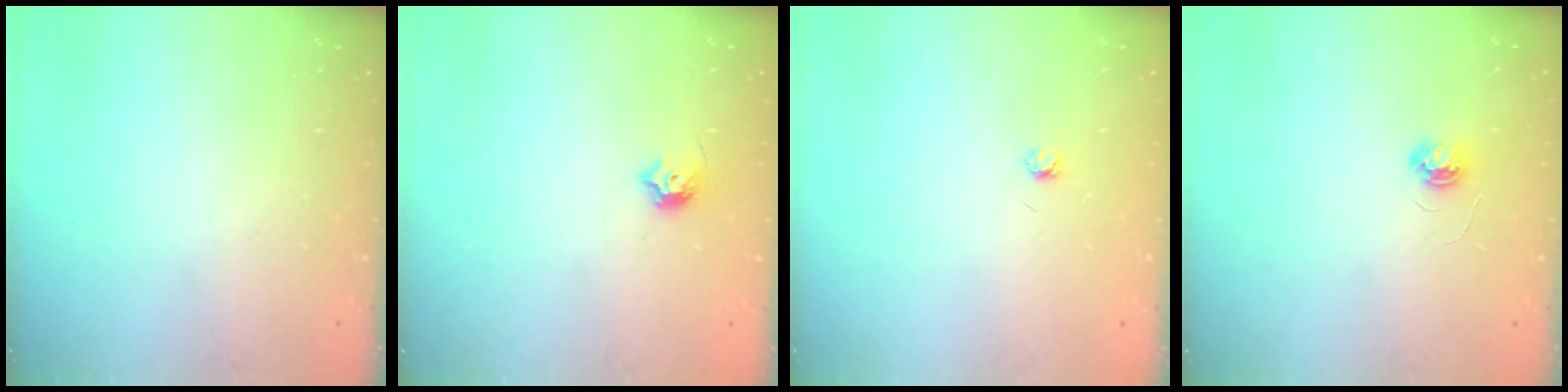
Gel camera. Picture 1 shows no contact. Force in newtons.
{"total": 6.2, "press": 6.1, "slide": 1.0}
{"total": 2.8, "press": 2.7, "slide": 0.3}
{"total": 3.4, "press": 3.4, "slide": 0.3}